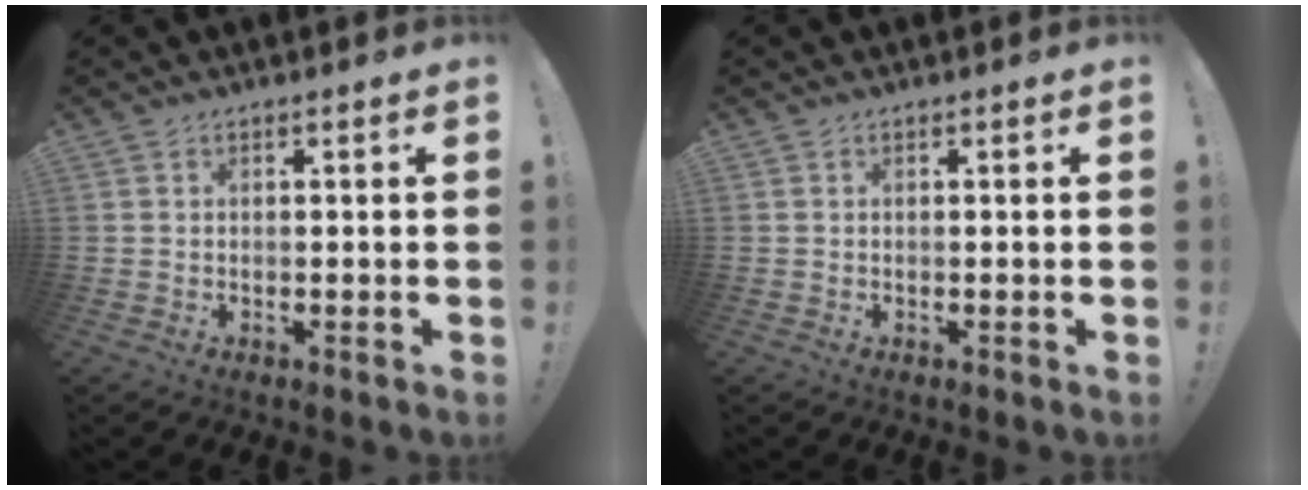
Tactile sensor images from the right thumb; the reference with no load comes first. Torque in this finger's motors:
{"motor_torque": [0.00, 0.00, 0.00, 0.00, 0.00]}